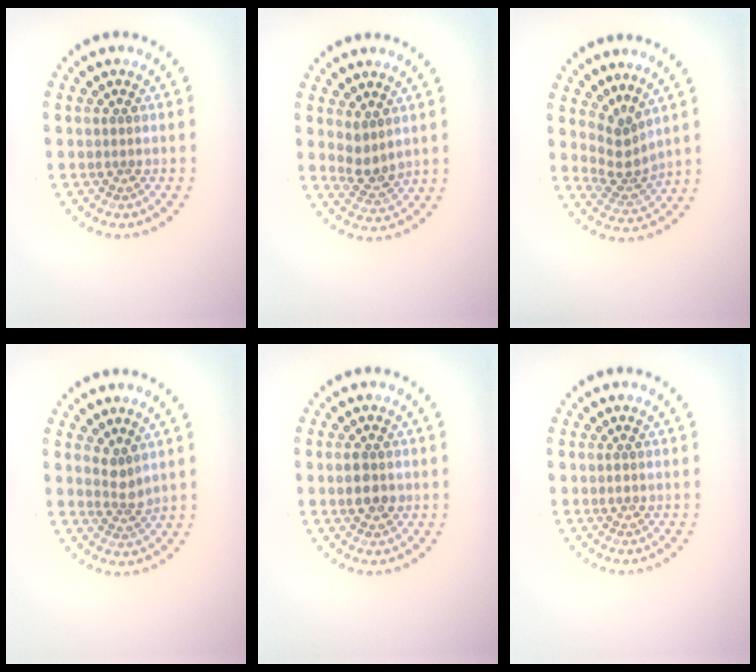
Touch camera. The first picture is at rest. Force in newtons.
{"total": 2.4, "press": 2.0, "slide": 1.3}
{"total": 2.7, "press": 1.9, "slide": 1.9}
{"total": 1.7, "press": 1.3, "slide": 1.1}
{"total": 2.8, "press": 2.8, "slide": 0.2}
{"total": 0.7, "press": 0.7, "slide": 0.1}